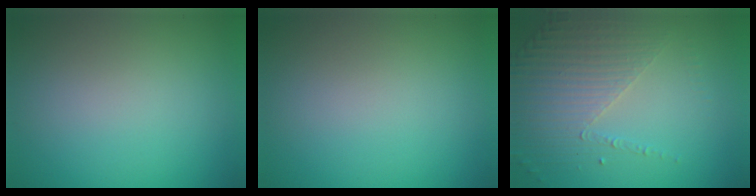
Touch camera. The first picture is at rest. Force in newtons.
{"total": 0.0}
{"total": 4.3, "press": 3.0, "slide": 3.0}